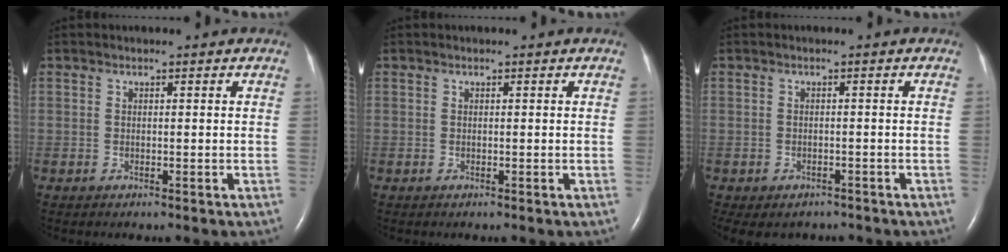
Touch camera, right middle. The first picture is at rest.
{"total": 0.0}
{"total": 5.7, "force": [-4.5, 3.3, 1.3], "torque": [-0.018, 0.005, -0.055]}